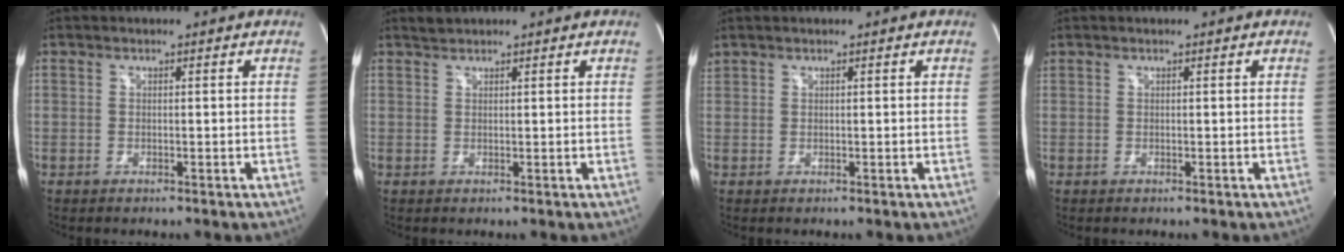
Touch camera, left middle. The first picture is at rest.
{"total": 1.0, "force": [1.0, 0.1, 0.0], "torque": [-0.011, 0.006, 0.024]}
{"total": 0.7, "force": [0.7, 0.2, 0.0], "torque": [-0.012, 0.014, 0.020]}
{"total": 0.0}